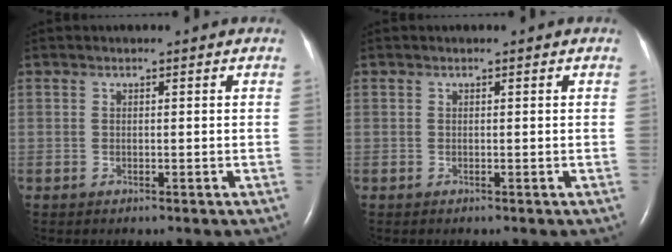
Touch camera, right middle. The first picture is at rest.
{"total": 0.0}